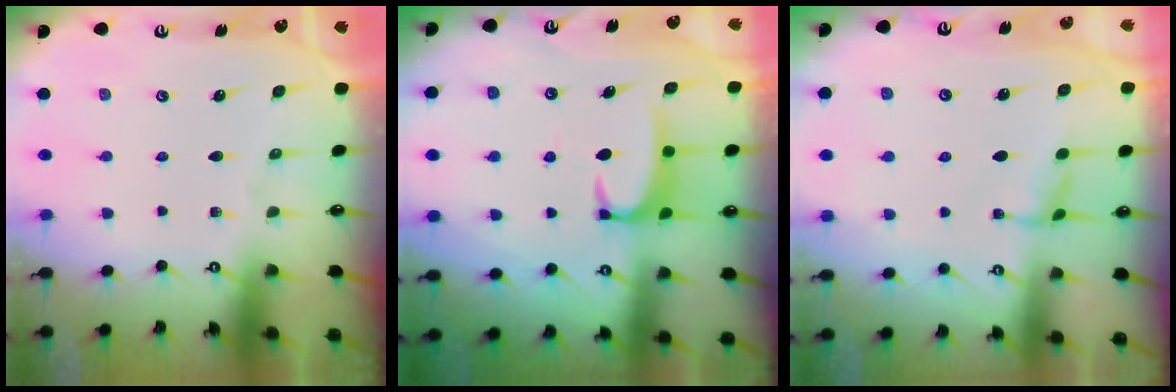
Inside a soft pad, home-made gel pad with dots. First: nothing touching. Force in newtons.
{"total": 1.9, "press": 1.8, "slide": 0.6}
{"total": 1.6, "press": 1.5, "slide": 0.6}